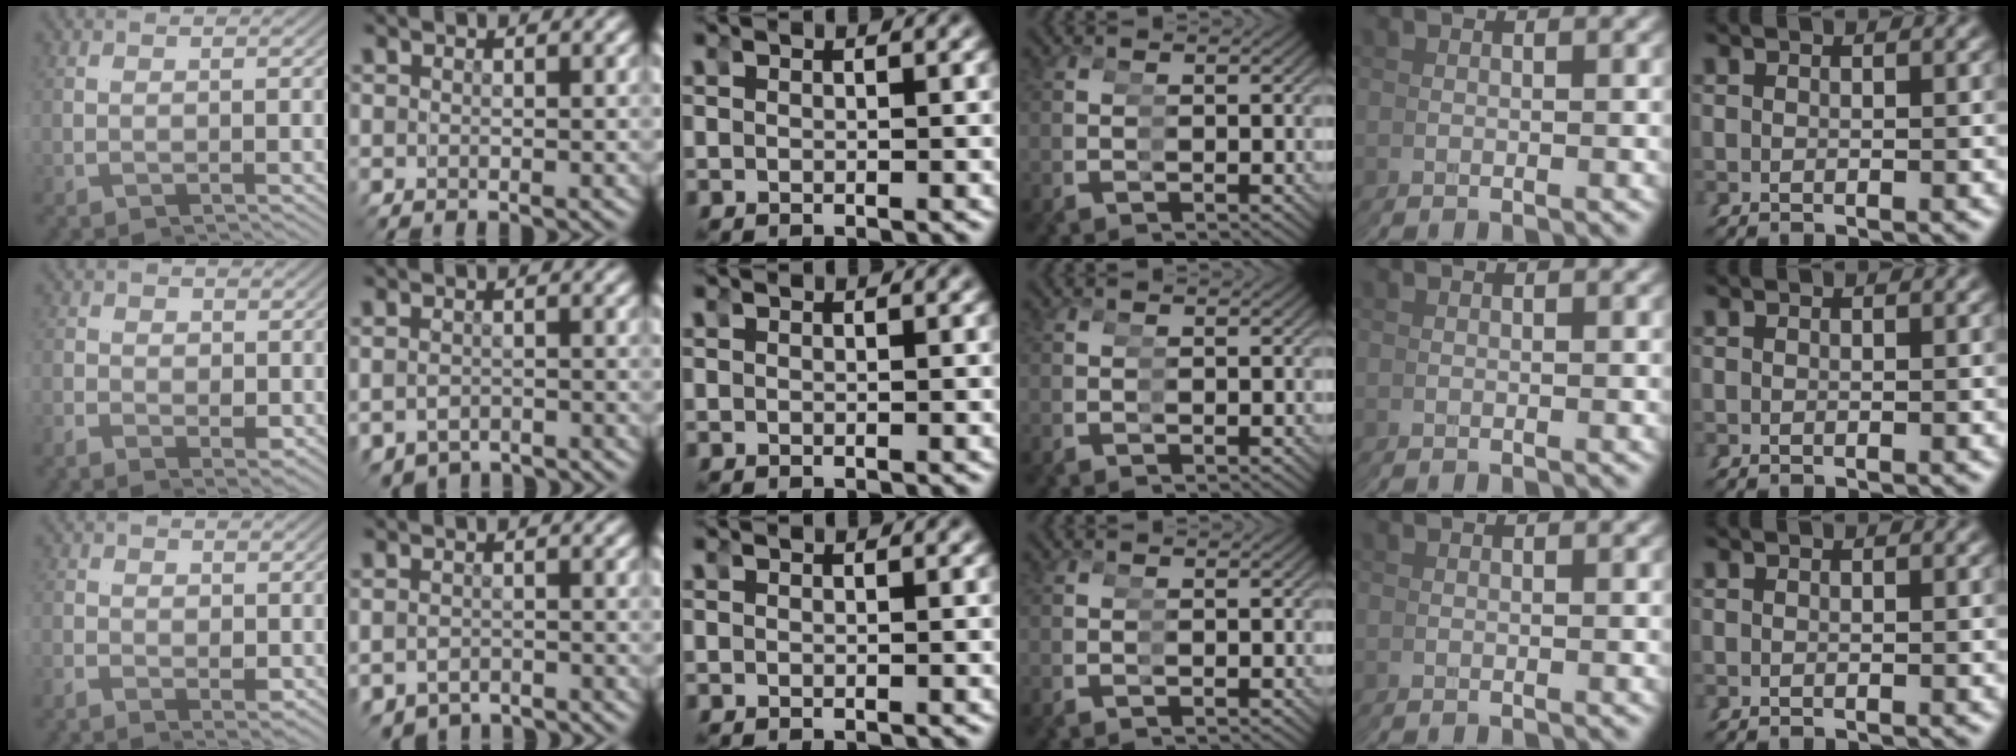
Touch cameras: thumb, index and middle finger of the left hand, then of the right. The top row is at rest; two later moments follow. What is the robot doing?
{"motion": "grasp_and_lifting", "object": "hoodie"}